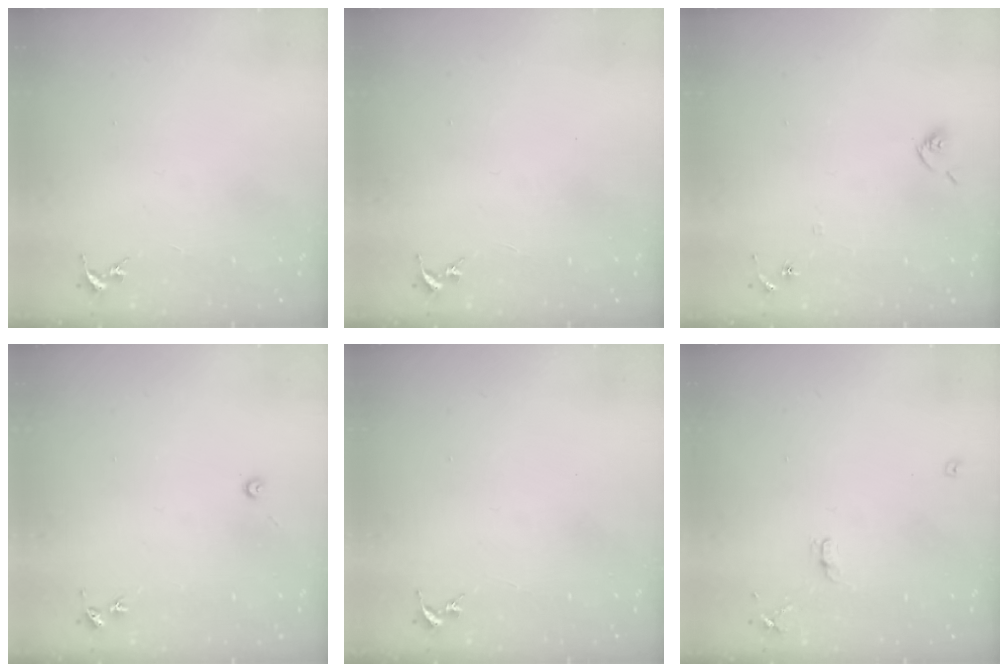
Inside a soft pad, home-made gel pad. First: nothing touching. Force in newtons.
{"total": 0.0}
{"total": 6.1, "press": 6.1, "slide": 0.5}
{"total": 3.0, "press": 3.0, "slide": 0.3}
{"total": 0.0}
{"total": 7.2, "press": 7.2, "slide": 0.8}